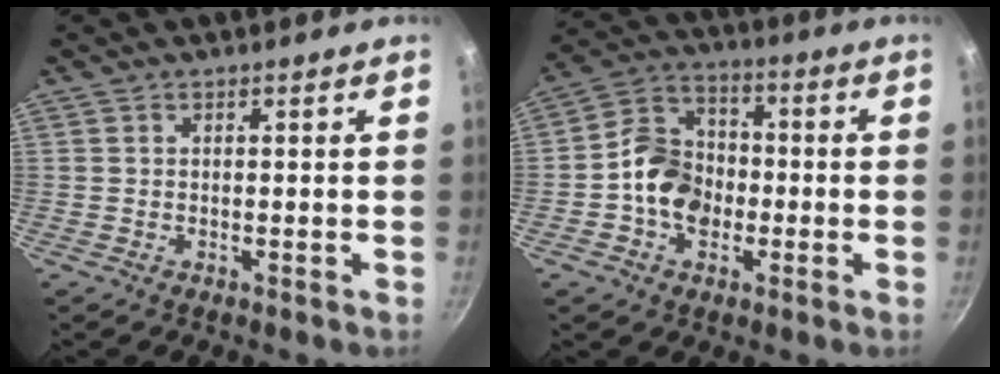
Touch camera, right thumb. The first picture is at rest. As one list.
[{"total": 11.0, "force": [-2.1, 8.7, 6.5], "torque": [-0.083, 0.031, -0.053]}]